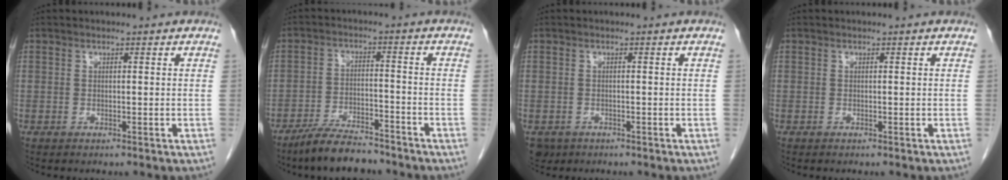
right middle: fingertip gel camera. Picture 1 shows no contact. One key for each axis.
{"total": 8.2, "fx": -7.1, "fy": 1.8, "fz": 3.7, "tx": -0.070, "ty": -0.014, "tz": -0.126}
{"total": 2.9, "fx": -1.8, "fy": 2.2, "fz": 0.7, "tx": -0.011, "ty": 0.000, "tz": -0.026}
{"total": 0.0}